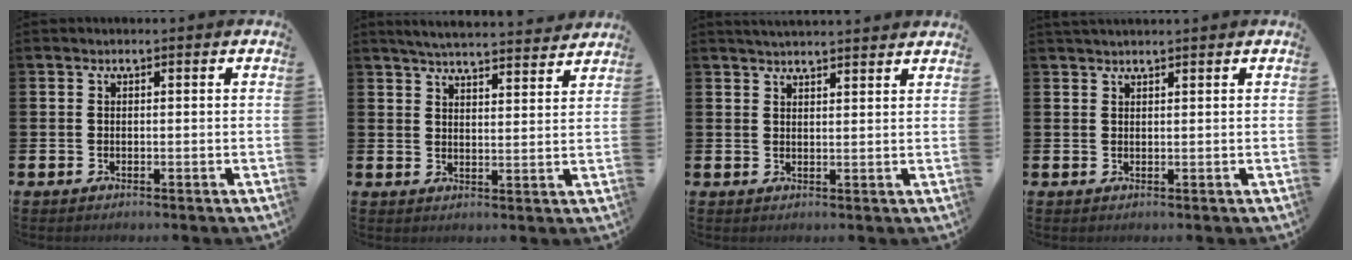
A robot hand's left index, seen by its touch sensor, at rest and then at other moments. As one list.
[{"total": 5.2, "force": [5.1, 0.2, 0.9], "torque": [-0.027, -0.034, 0.090]}, {"total": 2.6, "force": [2.6, -0.1, 0.2], "torque": [-0.006, -0.012, 0.047]}, {"total": 0.9, "force": [0.8, -0.2, 0.2], "torque": [-0.001, -0.001, 0.015]}]